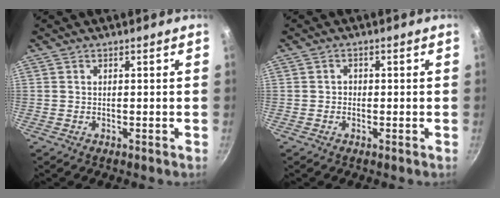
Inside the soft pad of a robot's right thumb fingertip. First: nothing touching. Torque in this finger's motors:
{"motor_torque": [-0.58, -0.05, 0.05, 0.43, -0.05]}